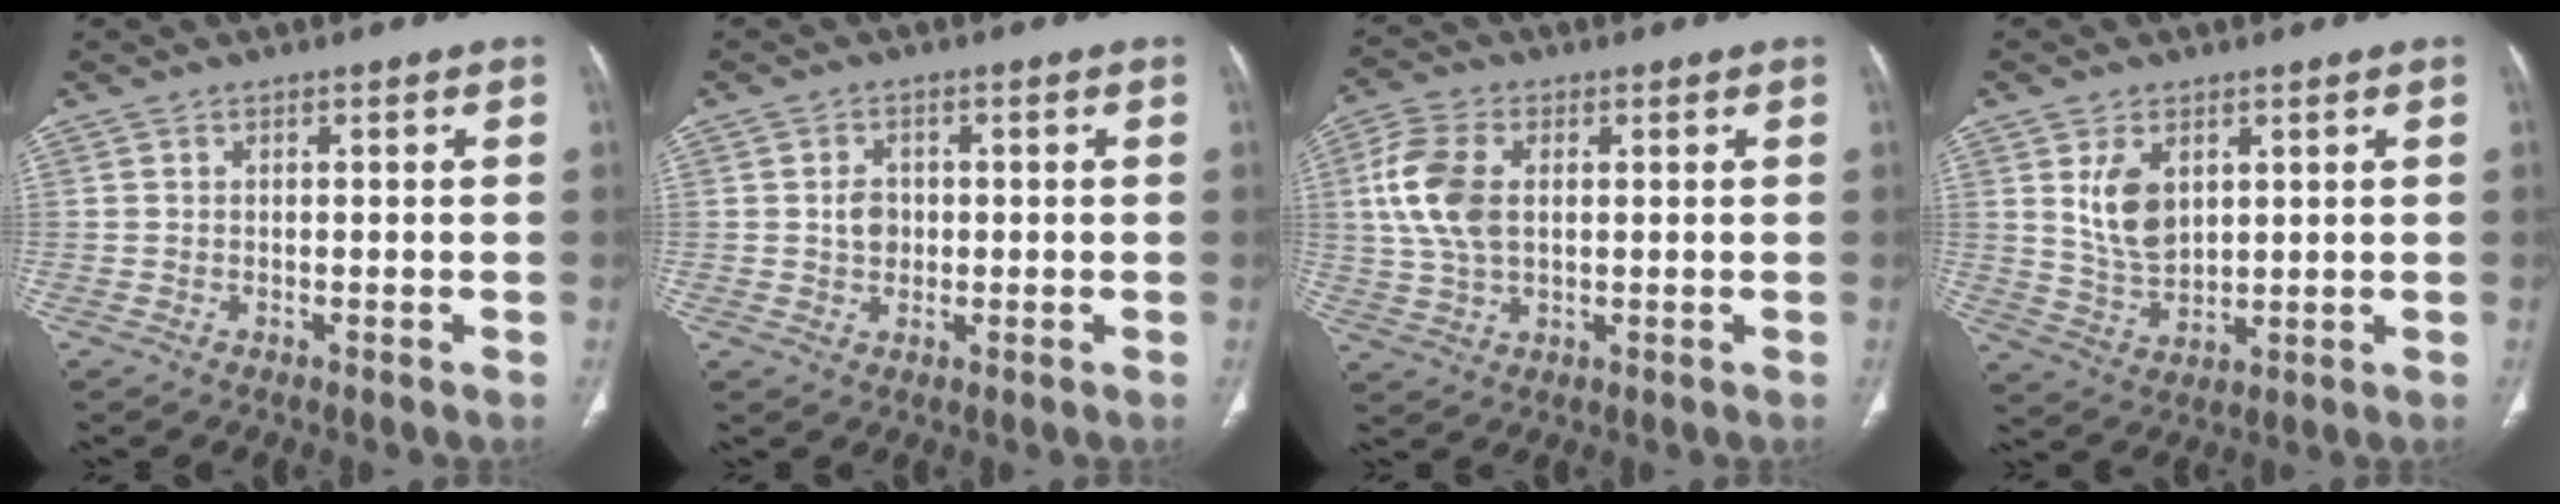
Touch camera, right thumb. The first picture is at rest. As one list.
[{"total": 3.4, "force": [0.1, 2.7, 2.0], "torque": [-0.022, 0.004, 0.001]}, {"total": 10.3, "force": [1.5, 6.3, 8.0], "torque": [-0.178, 0.007, 0.032]}, {"total": 8.0, "force": [2.7, 4.9, 5.7], "torque": [-0.088, -0.018, 0.065]}]